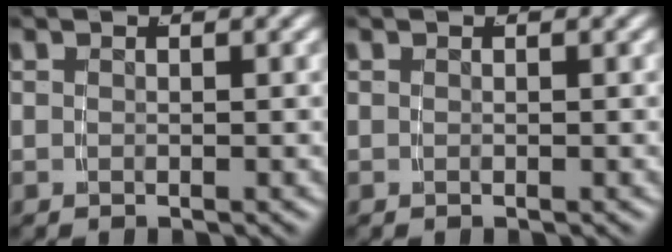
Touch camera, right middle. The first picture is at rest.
{"total": 0.0}